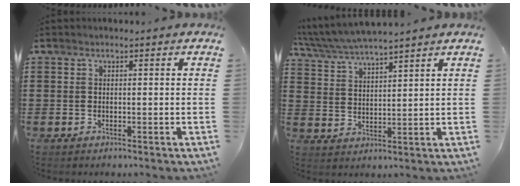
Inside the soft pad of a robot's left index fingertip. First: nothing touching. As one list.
[{"total": 4.8, "force": [4.6, 0.0, 1.4], "torque": [-0.045, -0.021, 0.082]}]